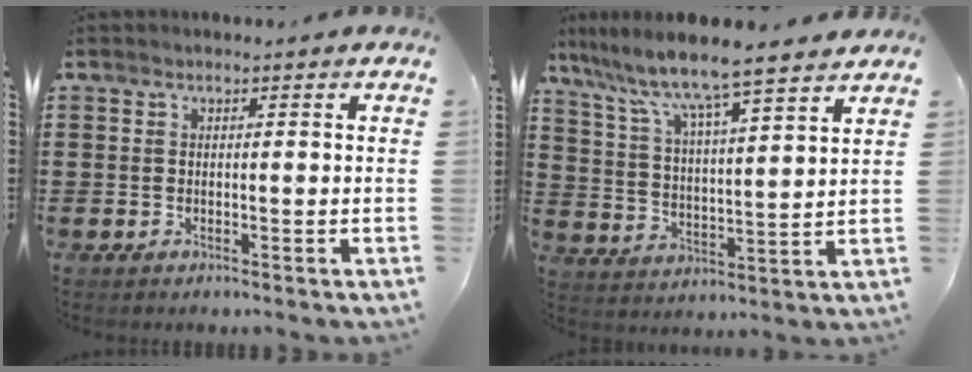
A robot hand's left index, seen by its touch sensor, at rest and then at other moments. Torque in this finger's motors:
{"motor_torque": [2.14, 0.00, 1.05, 0.21]}